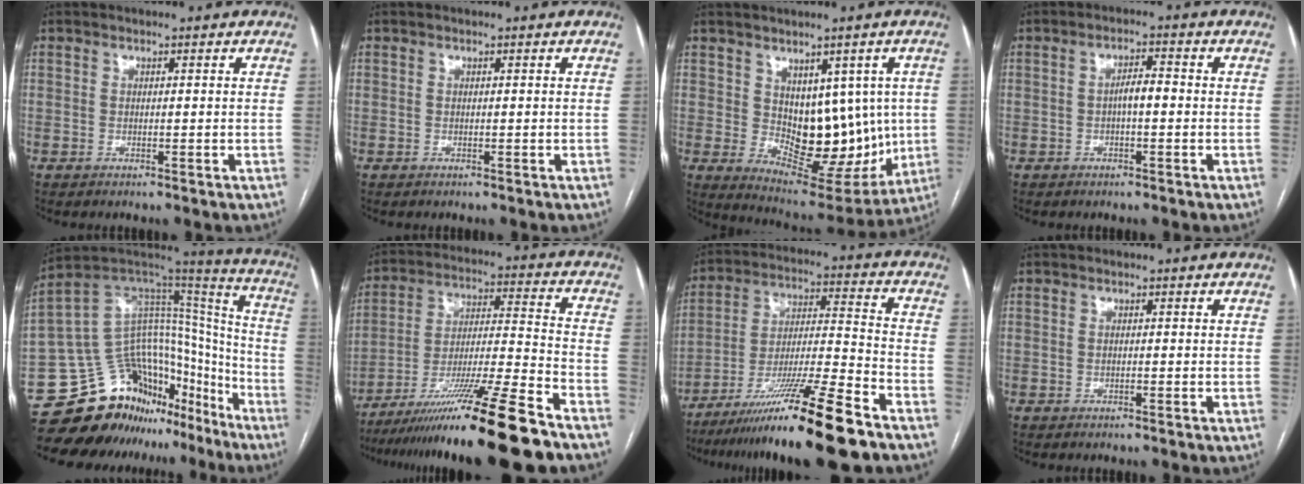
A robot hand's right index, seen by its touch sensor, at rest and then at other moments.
{"total": 0.0}
{"total": 13.3, "force": [0.5, 7.6, 11.0], "torque": [-0.130, 0.004, 0.038]}
{"total": 3.0, "force": [-0.4, 0.8, 2.8], "torque": [-0.046, 0.008, -0.006]}
{"total": 25.3, "force": [-19.4, 13.0, 9.6], "torque": [-0.130, 0.078, -0.294]}
{"total": 21.1, "force": [-16.1, -1.3, 13.6], "torque": [-0.215, -0.031, -0.275]}
{"total": 19.3, "force": [-14.1, -0.7, 13.2], "torque": [-0.219, -0.030, -0.244]}
{"total": 0.0}